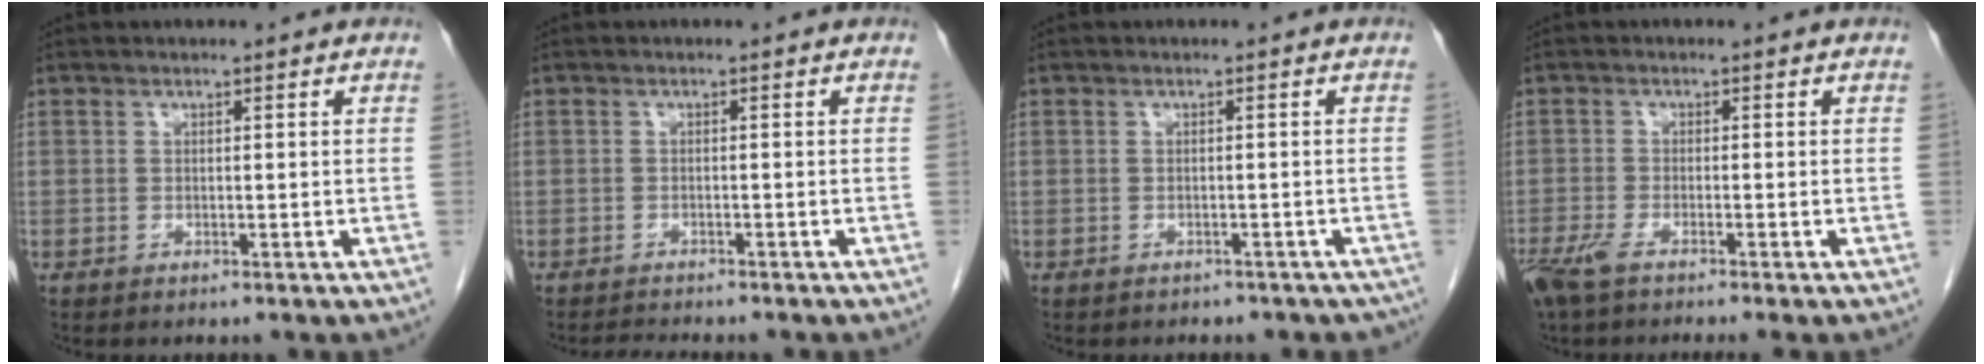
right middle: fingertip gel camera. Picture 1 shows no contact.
{"total": 2.9, "force": [-2.7, 0.2, 1.1], "torque": [-0.018, -0.009, -0.038]}
{"total": 6.6, "force": [-5.6, 3.2, 1.5], "torque": [-0.019, 0.001, -0.050]}
{"total": 4.8, "force": [-3.6, 0.2, 3.2], "torque": [-0.059, -0.012, -0.067]}